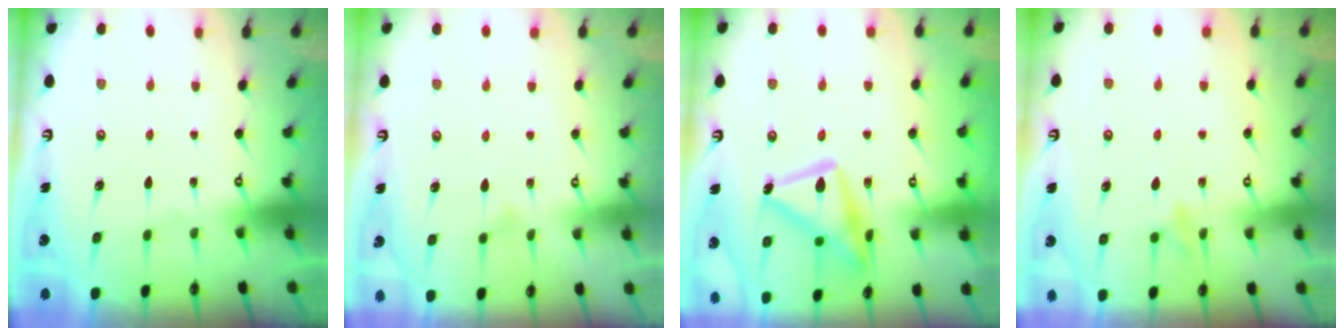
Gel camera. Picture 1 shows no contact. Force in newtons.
{"total": 8.1, "press": 8.1, "slide": 0.5}
{"total": 19.3, "press": 19.2, "slide": 1.5}
{"total": 8.8, "press": 8.6, "slide": 1.8}